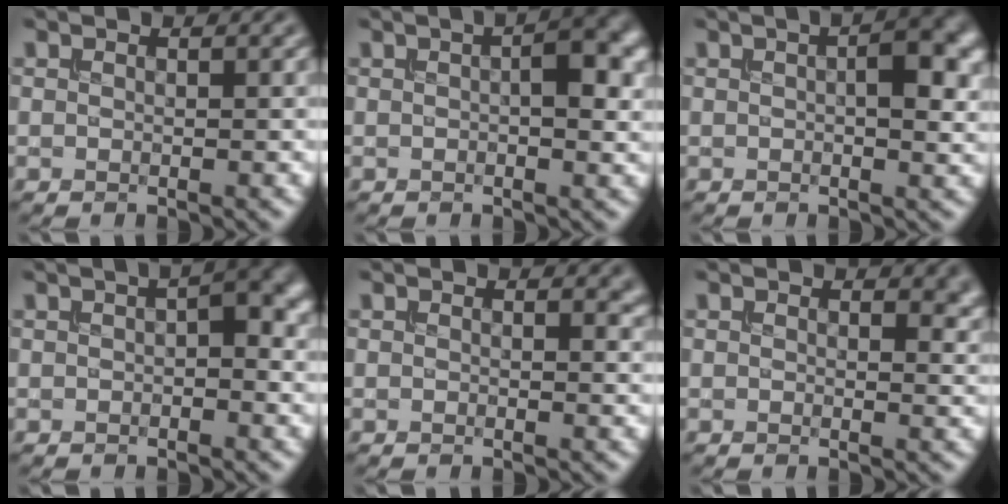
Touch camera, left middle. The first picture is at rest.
{"total": 4.0, "force": [0.6, 1.3, 3.7], "torque": [-0.054, 0.008, 0.006]}
{"total": 4.5, "force": [0.8, 1.6, 4.2], "torque": [-0.059, 0.007, 0.010]}
{"total": 3.5, "force": [0.5, 1.5, 3.1], "torque": [-0.042, 0.007, 0.004]}
{"total": 1.2, "force": [0.6, 0.8, 0.7], "torque": [-0.008, -0.004, 0.010]}
{"total": 2.2, "force": [1.1, 1.4, 1.3], "torque": [-0.016, -0.005, 0.015]}